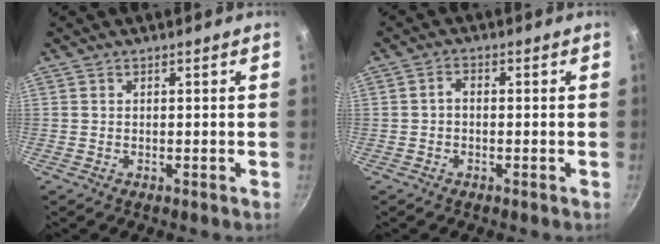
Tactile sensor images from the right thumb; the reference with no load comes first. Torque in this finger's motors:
{"motor_torque": [-0.20, -0.46, 0.21, -0.31, 0.07]}